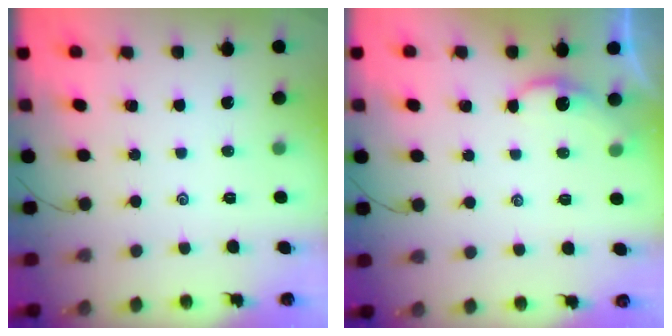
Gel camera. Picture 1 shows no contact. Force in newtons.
{"total": 1.3, "press": 1.3, "slide": 0.2}